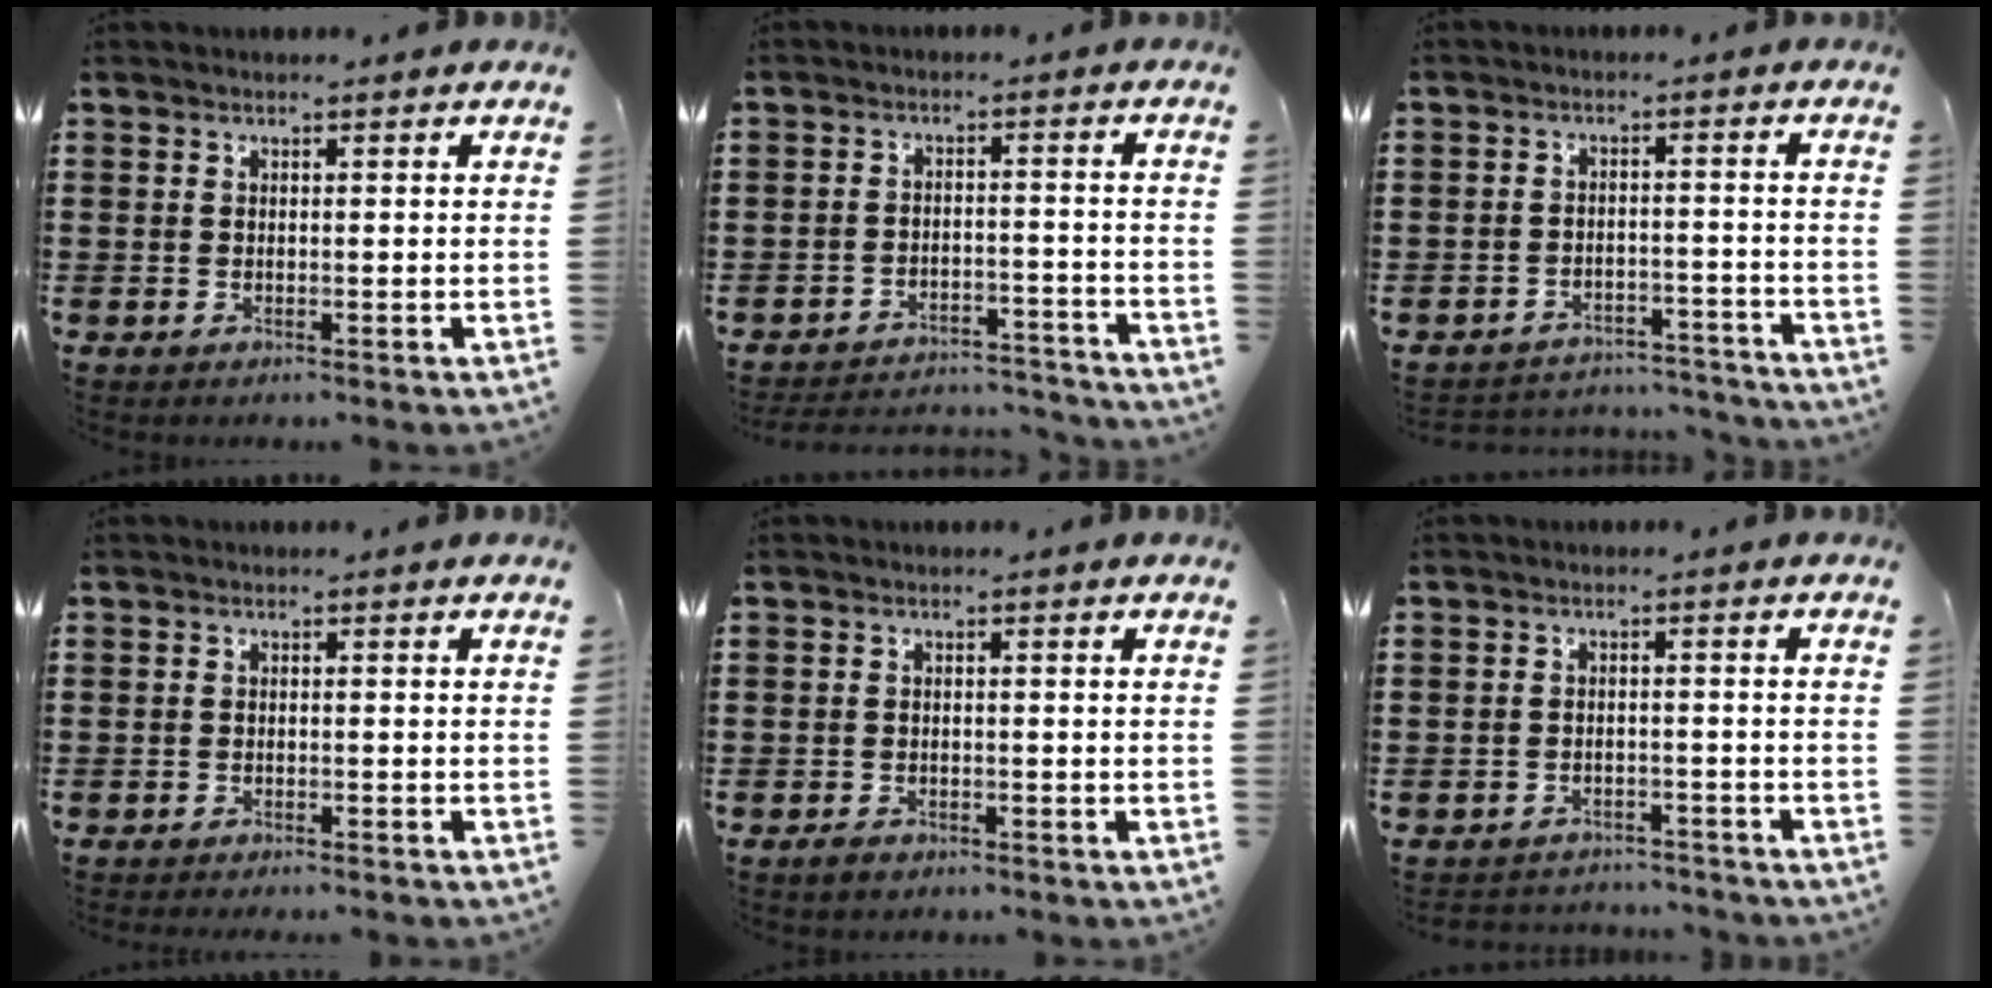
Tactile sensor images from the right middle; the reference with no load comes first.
{"total": 4.4, "force": [-4.4, 0.7, -0.1], "torque": [-0.008, 0.006, -0.095]}
{"total": 4.1, "force": [-4.0, 0.8, -0.3], "torque": [0.001, 0.005, -0.086]}
{"total": 0.9, "force": [-0.9, 0.0, 0.0], "torque": [-0.001, 0.001, -0.020]}
{"total": 1.0, "force": [-0.8, 0.5, 0.3], "torque": [-0.009, -0.001, -0.016]}
{"total": 2.6, "force": [-2.5, 0.6, -0.4], "torque": [0.000, 0.002, -0.057]}